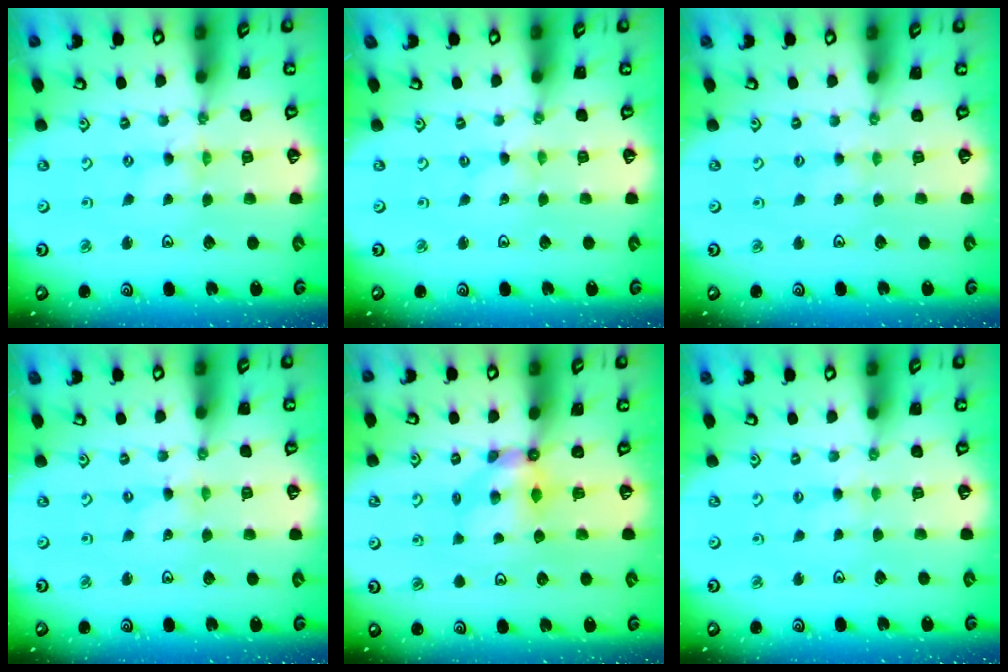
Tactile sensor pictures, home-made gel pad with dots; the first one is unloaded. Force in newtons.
{"total": 0.0}
{"total": 1.5, "press": 1.5, "slide": 0.3}
{"total": 0.0}
{"total": 5.1, "press": 5.1, "slide": 0.3}
{"total": 0.6, "press": 0.6, "slide": 0.2}